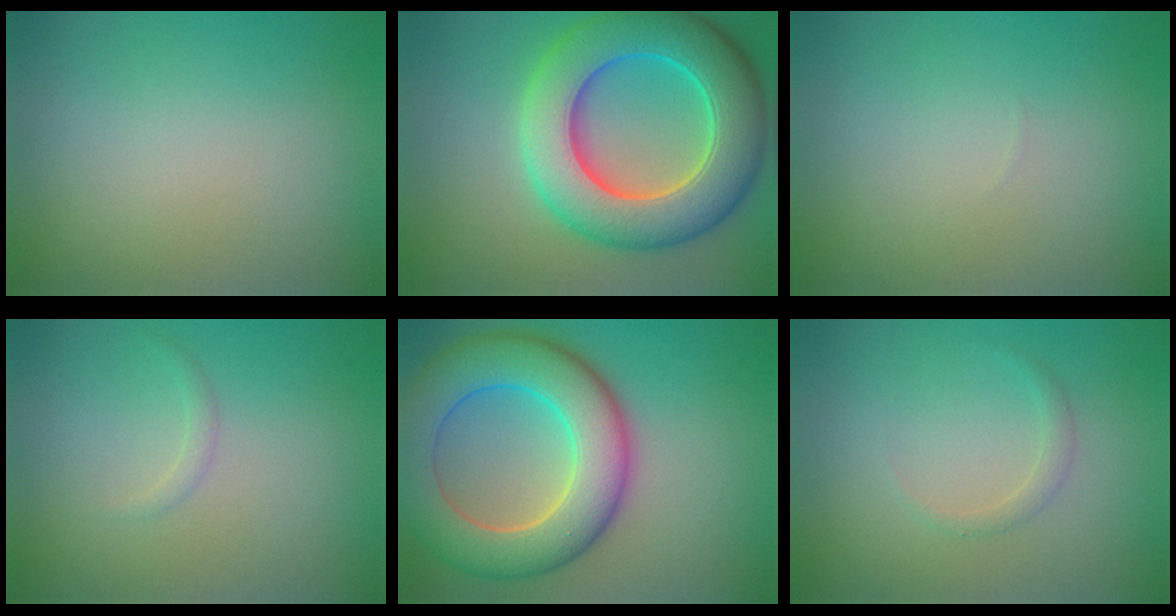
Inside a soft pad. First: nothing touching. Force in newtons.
{"total": 11.3, "press": 11.3, "slide": 0.3}
{"total": 0.0}
{"total": 0.7, "press": 0.7, "slide": 0.0}
{"total": 10.2, "press": 10.2, "slide": 0.4}
{"total": 0.9, "press": 0.9, "slide": 0.1}